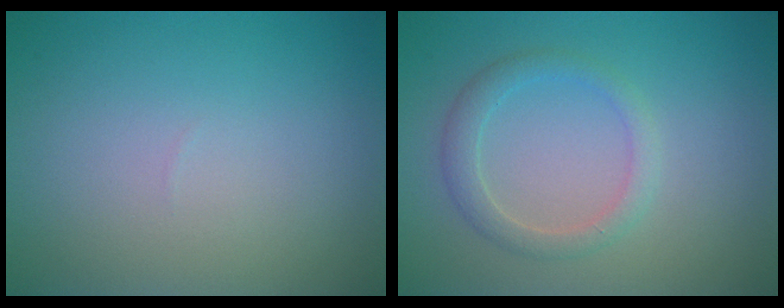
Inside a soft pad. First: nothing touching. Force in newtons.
{"total": 2.2, "press": 2.2, "slide": 0.0}